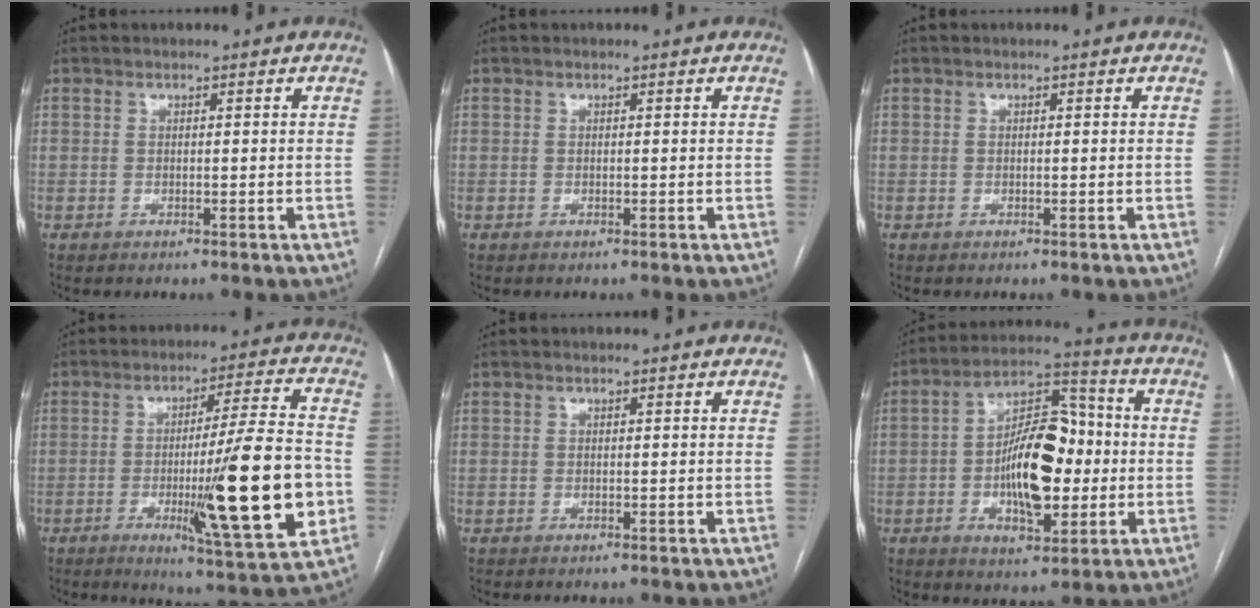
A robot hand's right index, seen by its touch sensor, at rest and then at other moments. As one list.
[{"total": 0.0}, {"total": 0.0}, {"total": 19.0, "force": [-3.8, 0.4, 18.6], "torque": [-0.281, -0.021, -0.056]}, {"total": 0.0}, {"total": 14.6, "force": [-1.6, 6.2, 13.1], "torque": [-0.227, 0.023, -0.023]}]